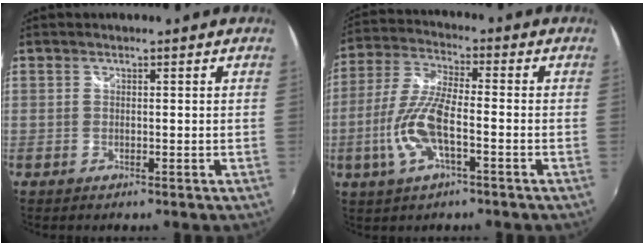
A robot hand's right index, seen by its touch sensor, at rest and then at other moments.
{"total": 11.7, "force": [-3.6, 3.6, 10.5], "torque": [-0.230, -0.002, -0.073]}